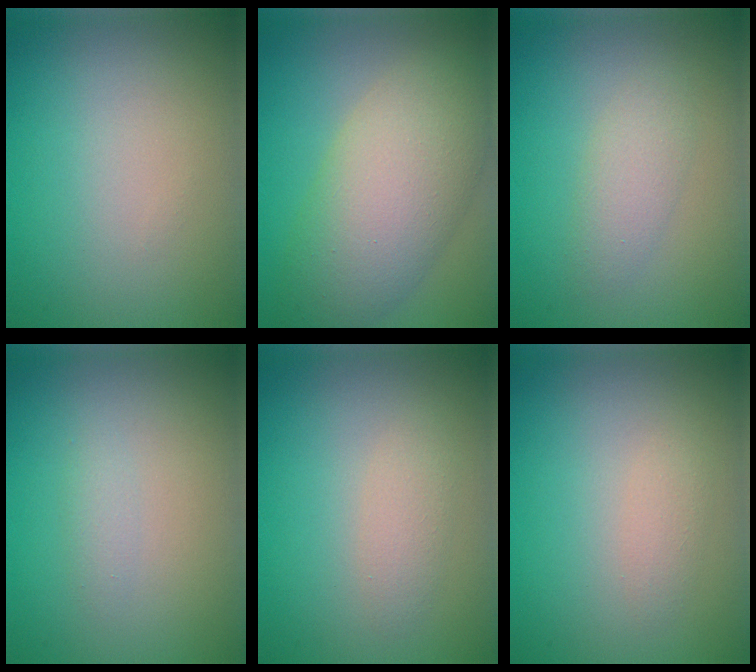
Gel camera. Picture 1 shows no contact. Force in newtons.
{"total": 8.5, "press": 8.5, "slide": 0.4}
{"total": 2.0, "press": 2.0, "slide": 0.1}
{"total": 0.8, "press": 0.8, "slide": 0.1}
{"total": 1.5, "press": 1.5, "slide": 0.1}
{"total": 1.1, "press": 1.1, "slide": 0.1}